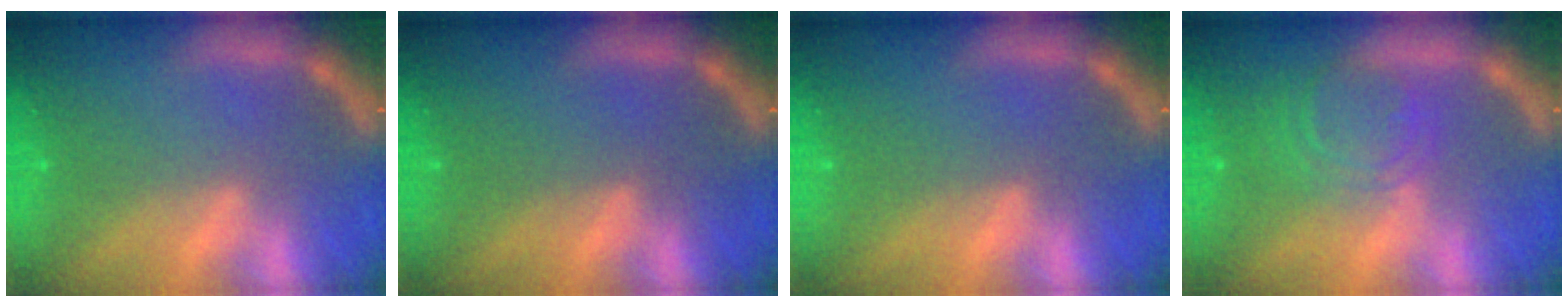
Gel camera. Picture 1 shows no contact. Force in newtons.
{"total": 0.0}
{"total": 0.0}
{"total": 5.0}